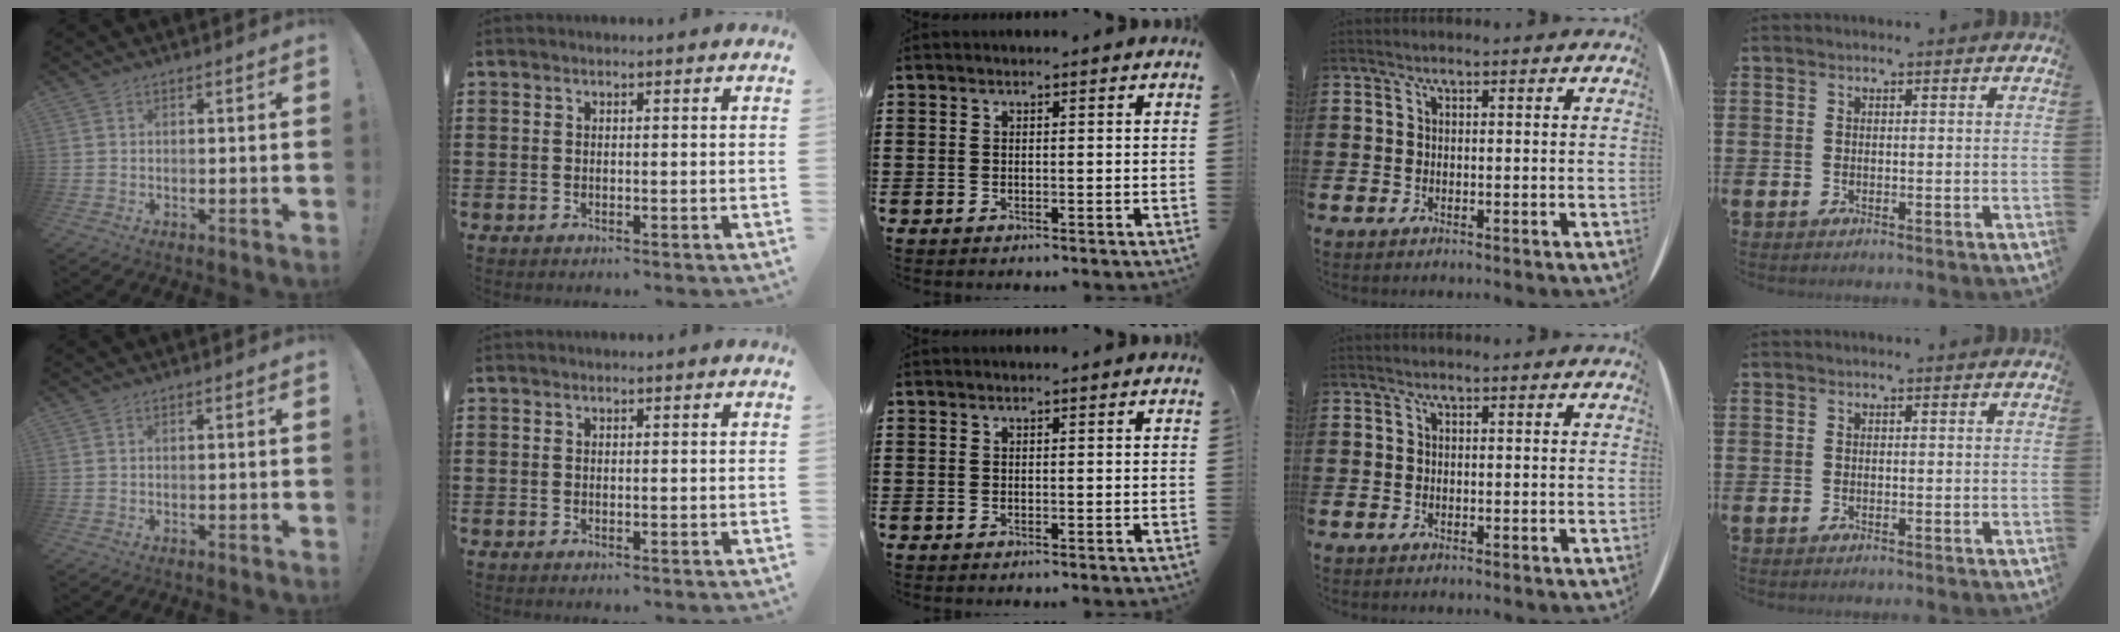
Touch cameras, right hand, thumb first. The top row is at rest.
{}